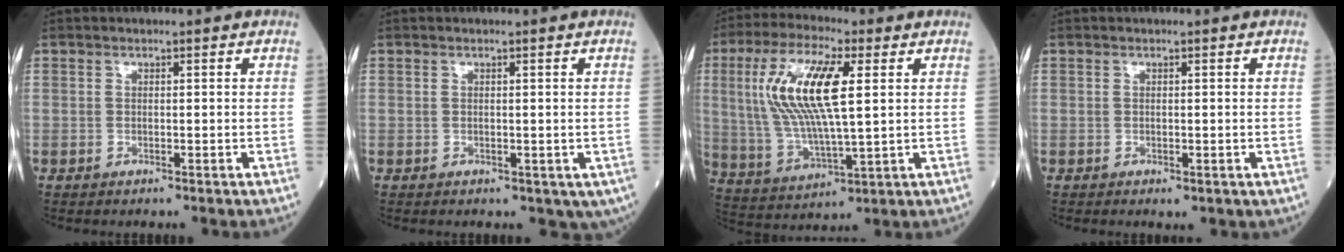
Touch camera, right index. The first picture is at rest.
{"total": 3.1, "force": [-0.4, 2.1, 2.2], "torque": [-0.018, -0.004, 0.004]}
{"total": 15.0, "force": [3.5, 3.3, 14.2], "torque": [-0.307, 0.009, 0.067]}
{"total": 1.0, "force": [-0.3, 0.6, 0.7], "torque": [-0.004, -0.001, 0.001]}